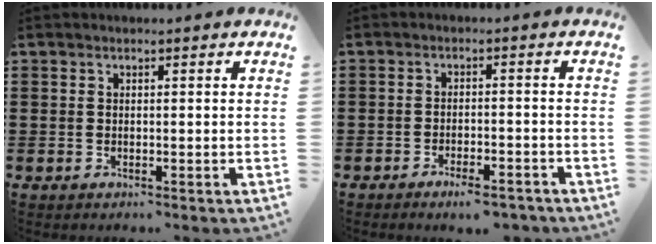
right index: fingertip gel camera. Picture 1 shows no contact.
{"total": 3.2, "force": [-2.9, 0.4, 1.3], "torque": [-0.022, 0.003, -0.055]}